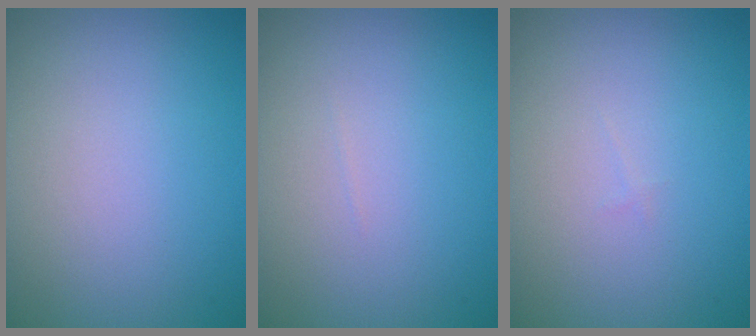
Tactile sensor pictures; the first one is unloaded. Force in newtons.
{"total": 0.0}
{"total": 0.0}